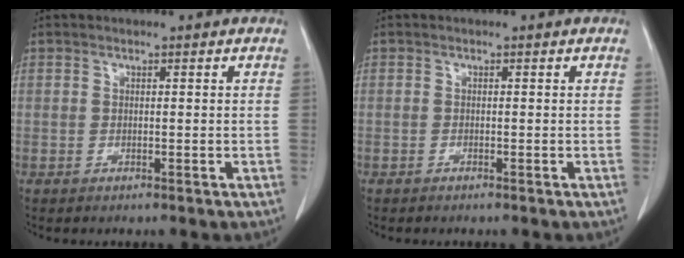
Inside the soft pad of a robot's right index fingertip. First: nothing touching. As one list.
[{"total": 0.0}]